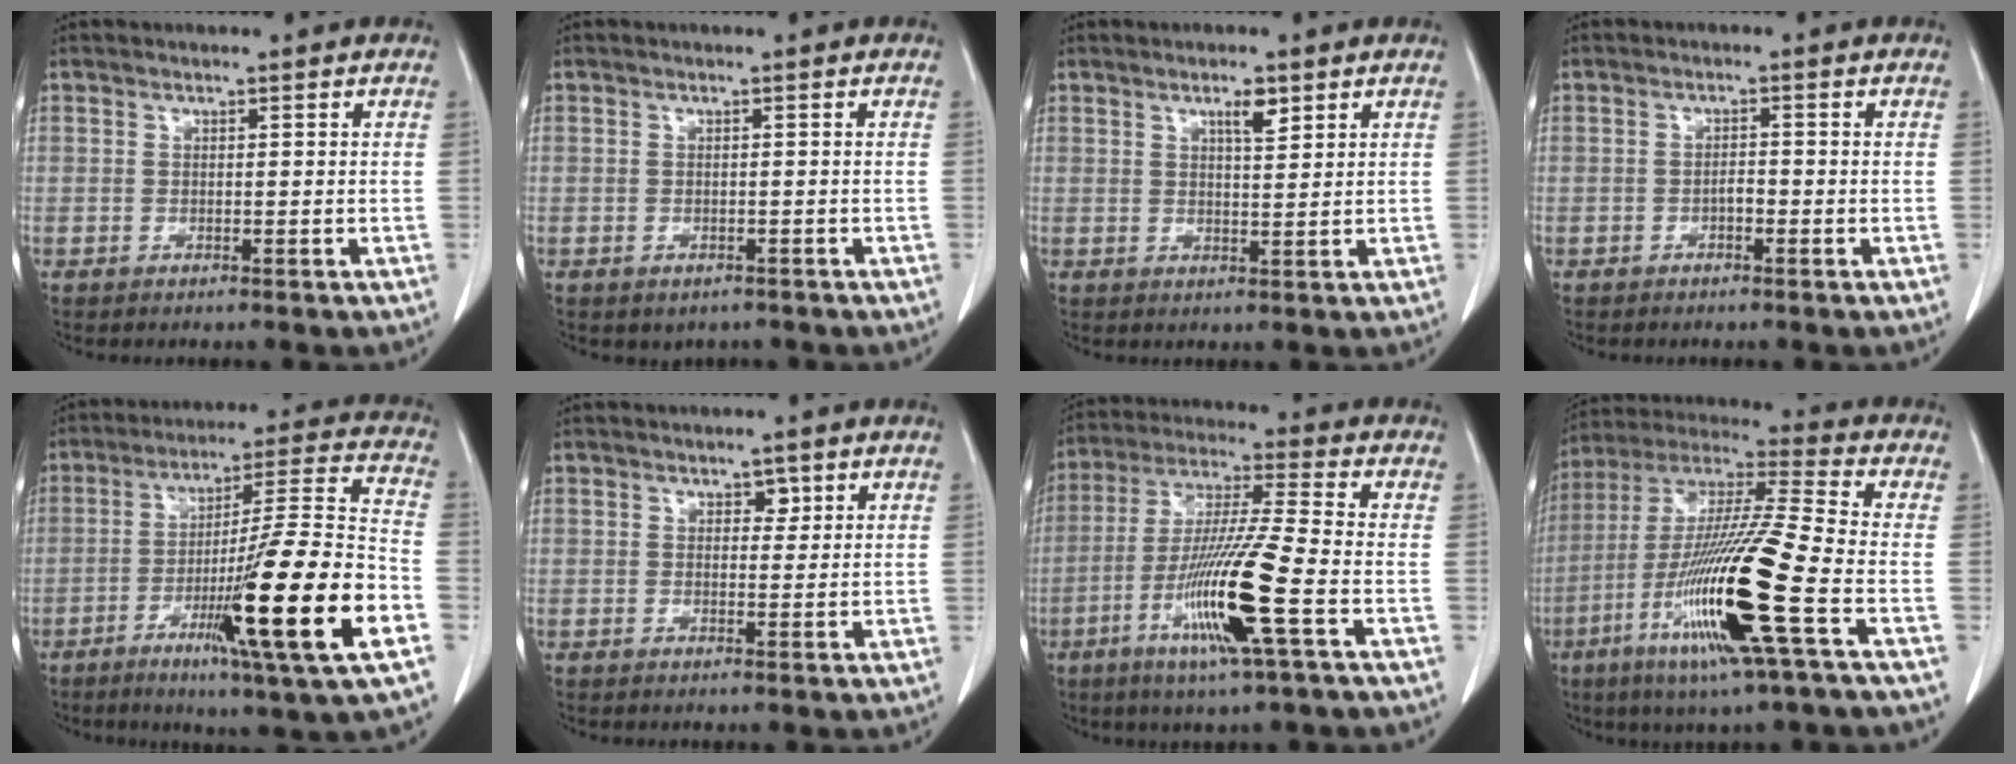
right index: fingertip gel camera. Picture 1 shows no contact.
{"total": 1.9, "force": [-1.4, 1.1, 0.5], "torque": [-0.011, -0.001, -0.013]}
{"total": 3.0, "force": [1.8, 0.6, 2.3], "torque": [-0.042, -0.001, 0.030]}
{"total": 1.3, "force": [-0.7, 0.4, 1.0], "torque": [-0.019, 0.003, -0.011]}
{"total": 22.1, "force": [-7.9, -0.6, 20.6], "torque": [-0.321, -0.024, -0.130]}
{"total": 1.6, "force": [0.8, 1.1, 0.8], "torque": [-0.008, 0.002, 0.012]}
{"total": 14.9, "force": [-5.3, -0.6, 13.9], "torque": [-0.283, -0.021, -0.102]}
{"total": 21.1, "force": [-7.4, 0.0, 19.8], "torque": [-0.412, -0.035, -0.145]}